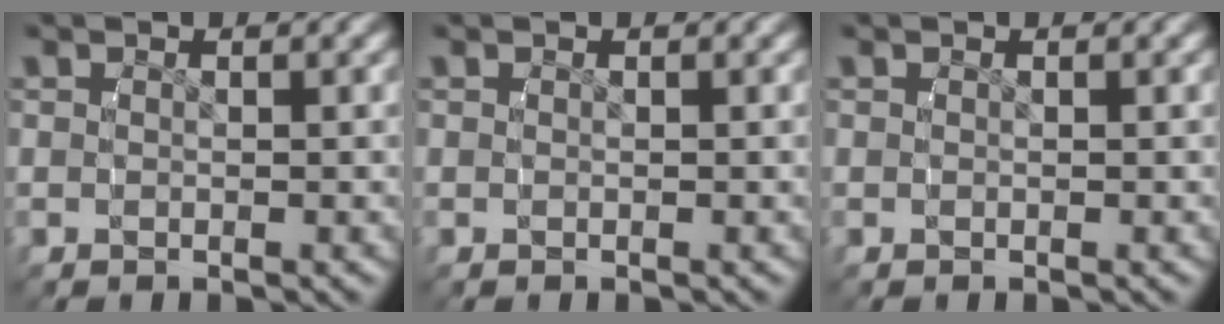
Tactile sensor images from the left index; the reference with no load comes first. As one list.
[{"total": 0.0}, {"total": 0.0}]